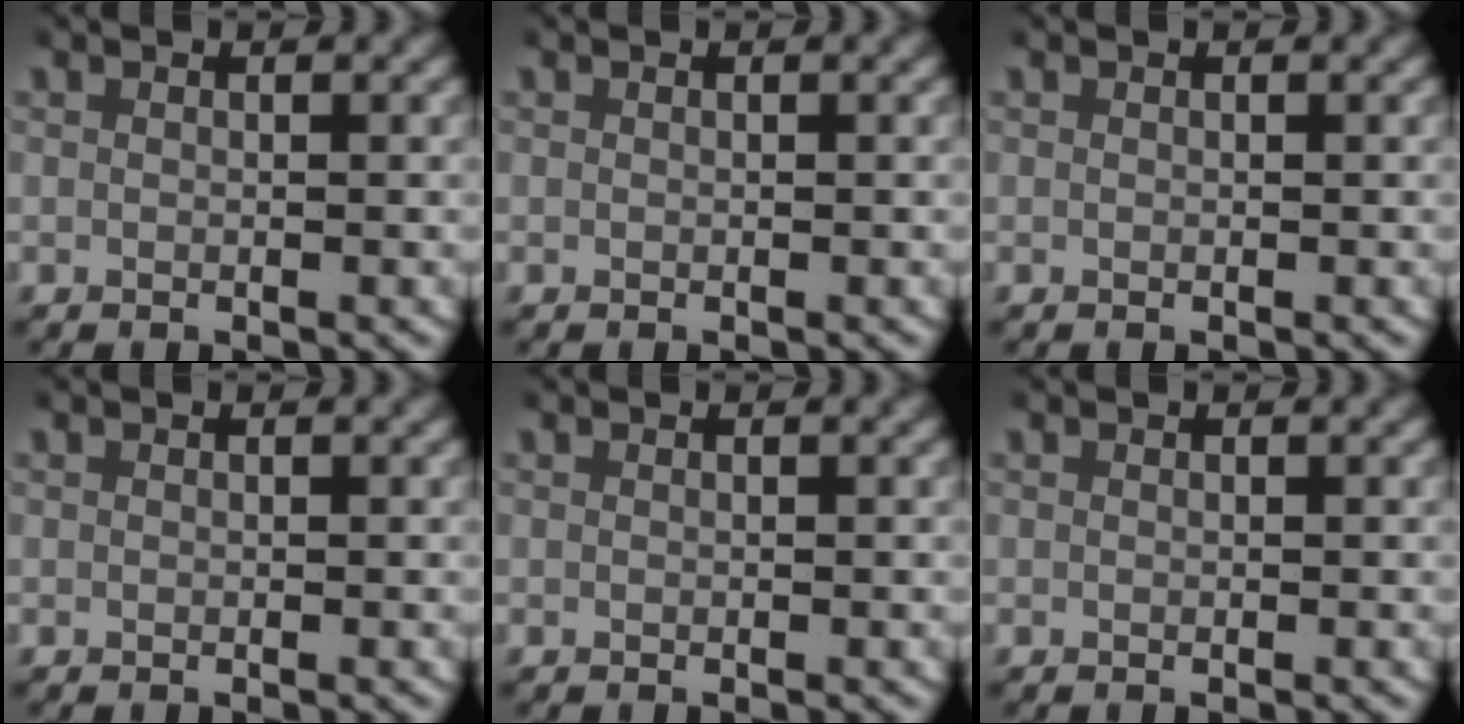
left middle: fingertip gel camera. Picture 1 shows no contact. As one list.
[{"total": 0.0}, {"total": 0.0}, {"total": 0.0}, {"total": 0.0}, {"total": 0.0}]